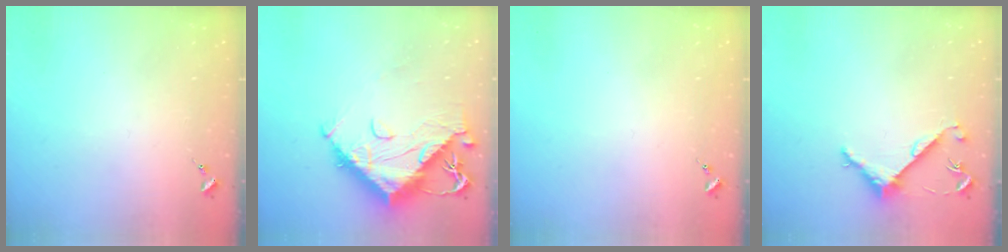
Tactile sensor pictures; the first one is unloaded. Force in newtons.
{"total": 17.1, "press": 17.0, "slide": 1.9}
{"total": 0.0}
{"total": 5.6, "press": 5.6, "slide": 0.2}